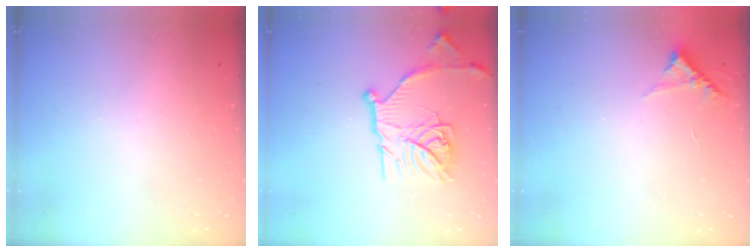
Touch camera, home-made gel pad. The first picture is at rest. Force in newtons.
{"total": 19.1, "press": 19.0, "slide": 1.7}
{"total": 5.0, "press": 5.0, "slide": 0.4}